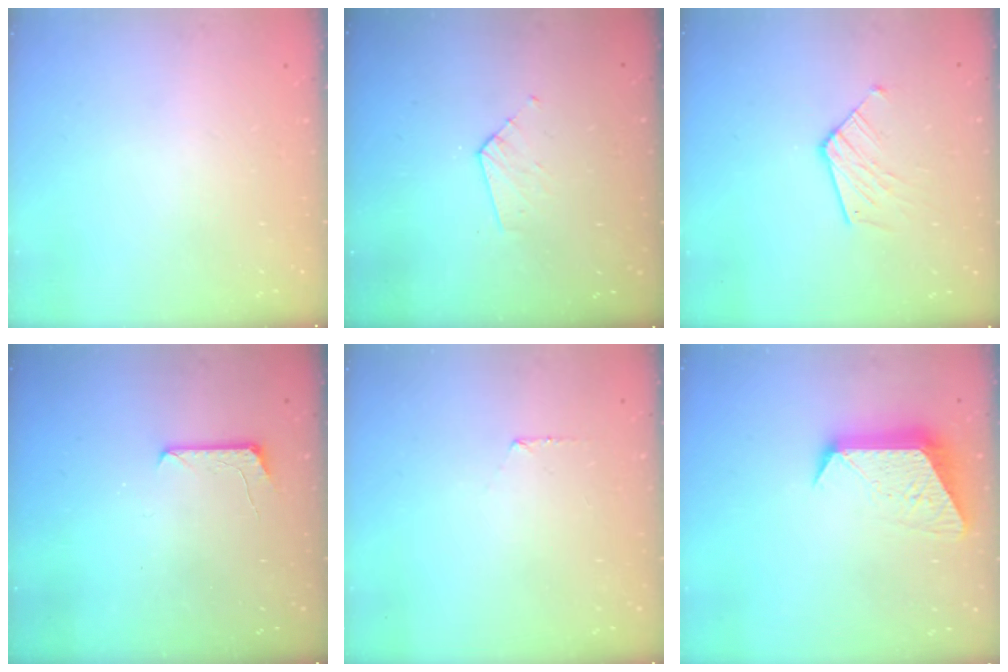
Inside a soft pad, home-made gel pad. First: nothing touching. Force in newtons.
{"total": 3.9, "press": 3.9, "slide": 0.4}
{"total": 9.3, "press": 9.3, "slide": 0.9}
{"total": 7.0, "press": 6.9, "slide": 0.7}
{"total": 5.1, "press": 5.0, "slide": 0.5}
{"total": 11.3, "press": 11.3, "slide": 1.0}